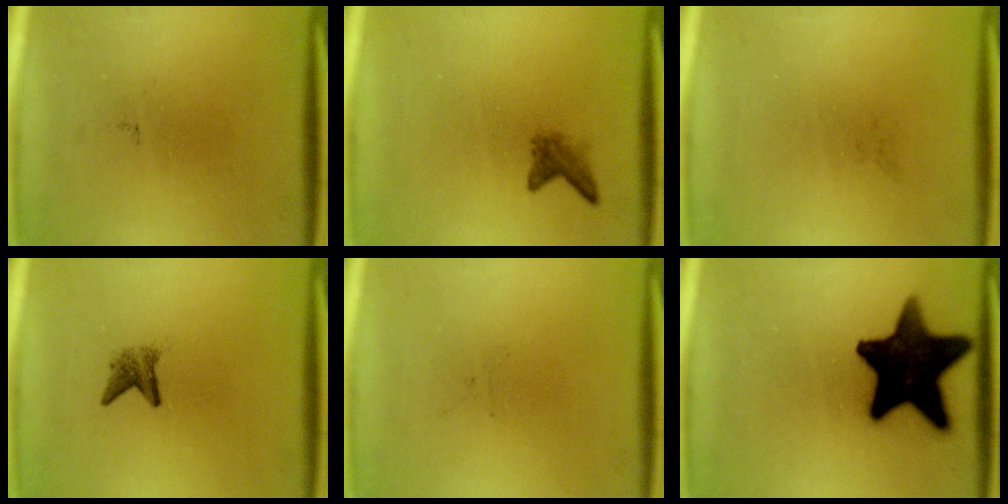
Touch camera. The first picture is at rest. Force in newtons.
{"total": 1.7}
{"total": 0.0}
{"total": 2.0}
{"total": 0.0}
{"total": 17.4}